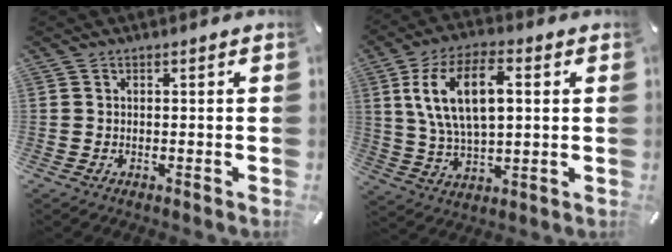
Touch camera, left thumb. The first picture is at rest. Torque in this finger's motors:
{"motor_torque": [2.11, 2.90, 1.55, -1.22, 0.46]}